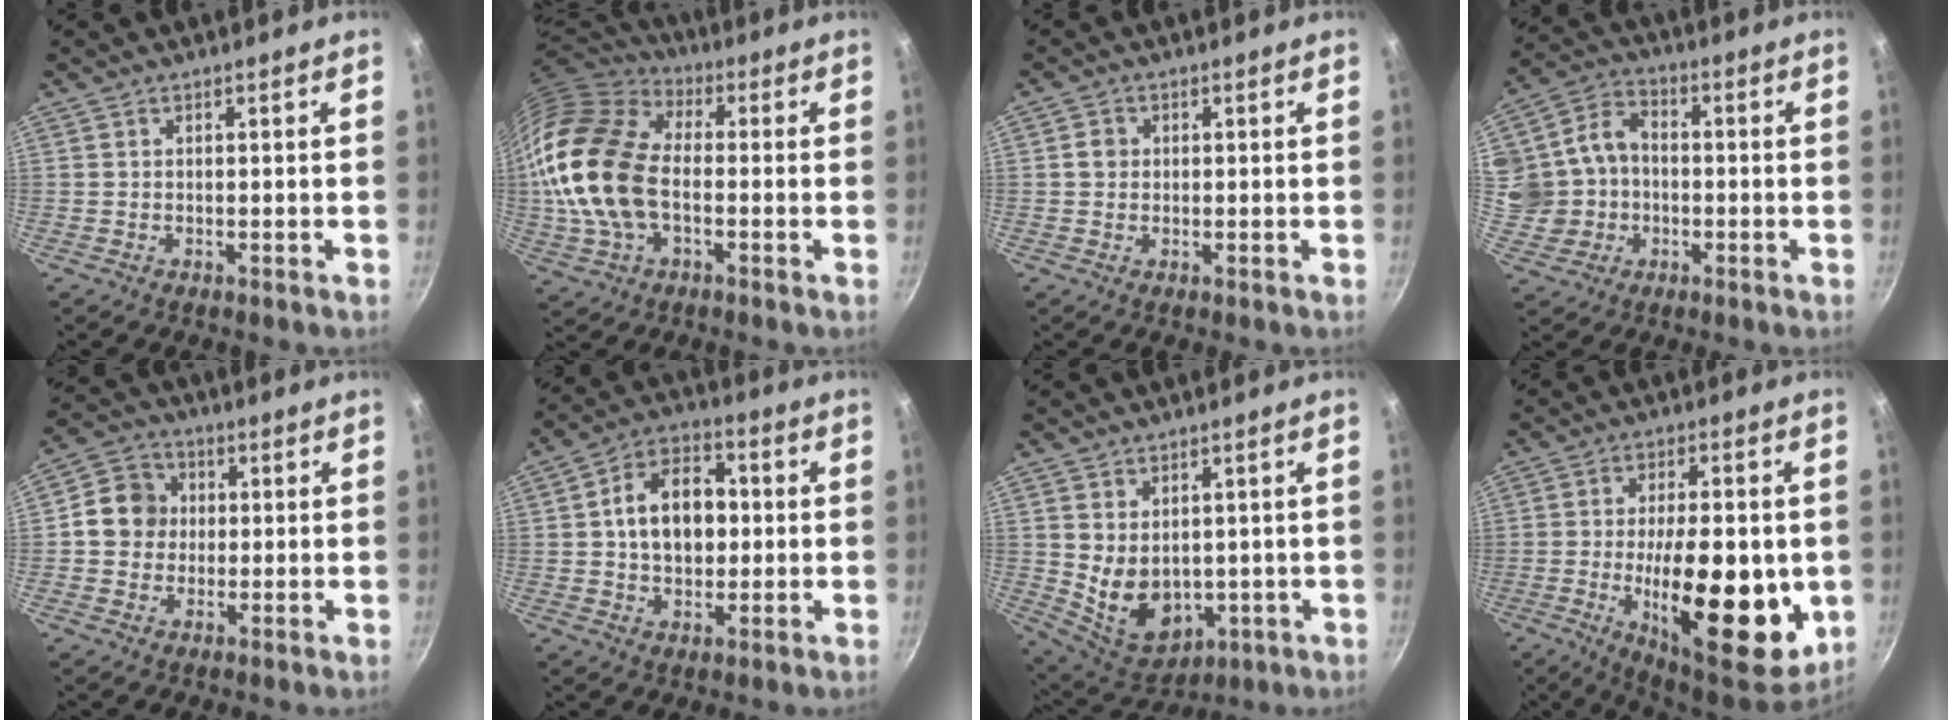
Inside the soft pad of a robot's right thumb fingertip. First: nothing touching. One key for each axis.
{"total": 21.3, "fx": -1.6, "fy": 13.8, "fz": 16.2, "tx": -0.315, "ty": 0.029, "tz": -0.039}
{"total": 2.2, "fx": 0.2, "fy": 2.0, "fz": 0.9, "tx": -0.006, "ty": 0.007, "tz": 0.000}
{"total": 12.5, "fx": -0.5, "fy": 10.9, "fz": 6.0, "tx": -0.102, "ty": 0.025, "tz": -0.011}
{"total": 8.5, "fx": 0.4, "fy": 7.7, "fz": 3.6, "tx": -0.027, "ty": 0.013, "tz": -0.012}
{"total": 13.1, "fx": 0.9, "fy": 9.2, "fz": 9.2, "tx": -0.114, "ty": 0.021, "tz": 0.003}
{"total": 10.3, "fx": 0.5, "fy": 7.6, "fz": 7.0, "tx": -0.093, "ty": -0.023, "tz": 0.040}
{"total": 22.8, "fx": -4.0, "fy": 9.0, "fz": 20.6, "tx": -0.284, "ty": -0.006, "tz": -0.051}